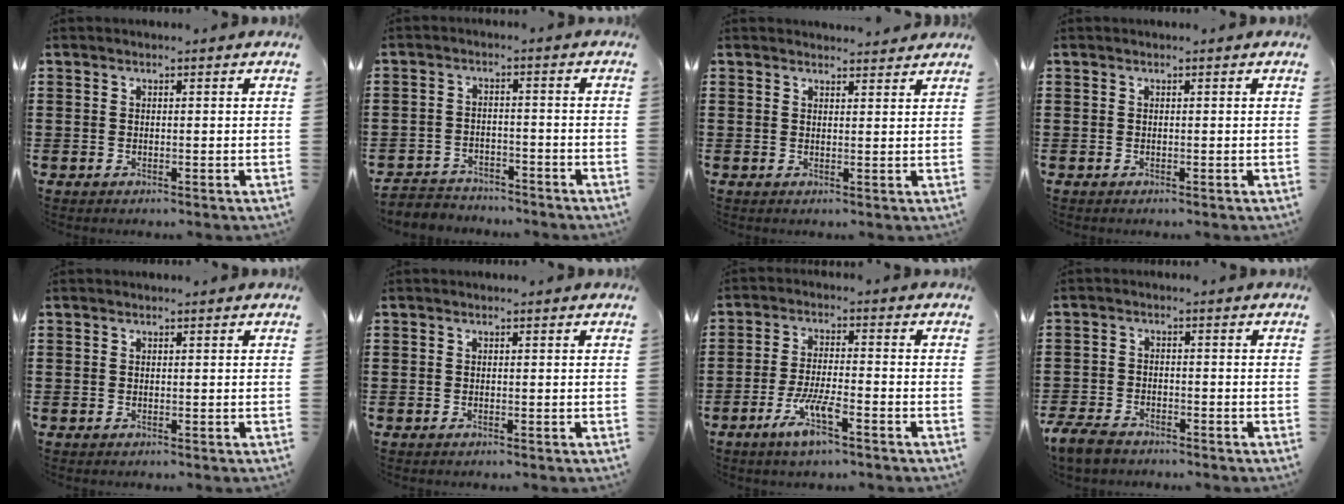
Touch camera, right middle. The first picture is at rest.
{"total": 3.4, "force": [-3.2, 0.9, -0.3], "torque": [-0.004, 0.001, -0.071]}
{"total": 1.8, "force": [1.7, 0.3, 0.1], "torque": [0.001, -0.001, 0.033]}
{"total": 0.0}
{"total": 0.0}
{"total": 0.0}
{"total": 6.4, "force": [-3.6, 1.1, 5.1], "torque": [-0.108, -0.010, -0.068]}
{"total": 3.9, "force": [-3.4, 1.6, 1.3], "torque": [-0.043, -0.001, -0.073]}